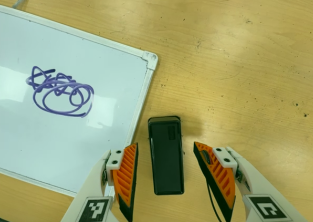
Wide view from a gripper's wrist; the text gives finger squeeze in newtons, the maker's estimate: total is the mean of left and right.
{"total": 0.0}